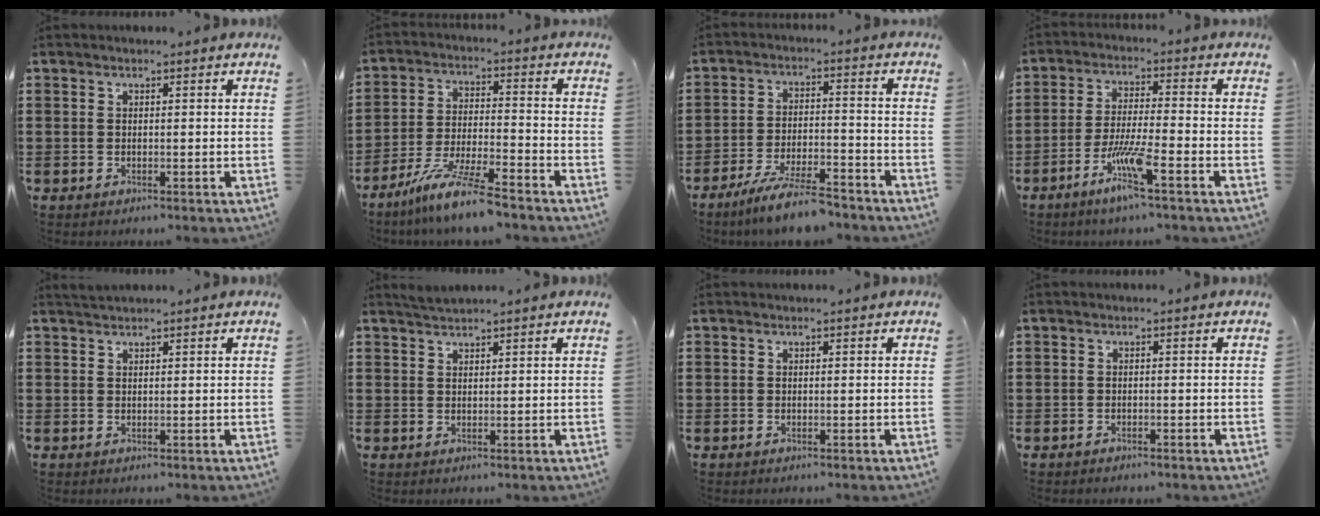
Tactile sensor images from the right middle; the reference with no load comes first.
{"total": 9.2, "force": [-7.6, -0.1, 5.2], "torque": [-0.109, -0.007, -0.151]}
{"total": 7.8, "force": [-6.7, 0.6, 3.8], "torque": [-0.082, -0.003, -0.128]}
{"total": 7.0, "force": [-4.2, 0.5, 5.6], "torque": [-0.109, -0.009, -0.078]}
{"total": 0.8, "force": [0.7, 0.0, 0.4], "torque": [-0.009, 0.003, 0.012]}
{"total": 1.1, "force": [1.1, -0.2, 0.3], "torque": [-0.008, 0.003, 0.021]}
{"total": 0.0}
{"total": 0.7, "force": [-0.7, 0.3, 0.0], "torque": [-0.001, 0.001, -0.015]}